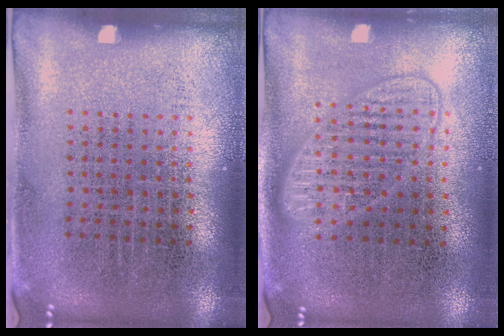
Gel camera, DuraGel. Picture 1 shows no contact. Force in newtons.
{"total": 1.5, "press": 1.4, "slide": 0.3}